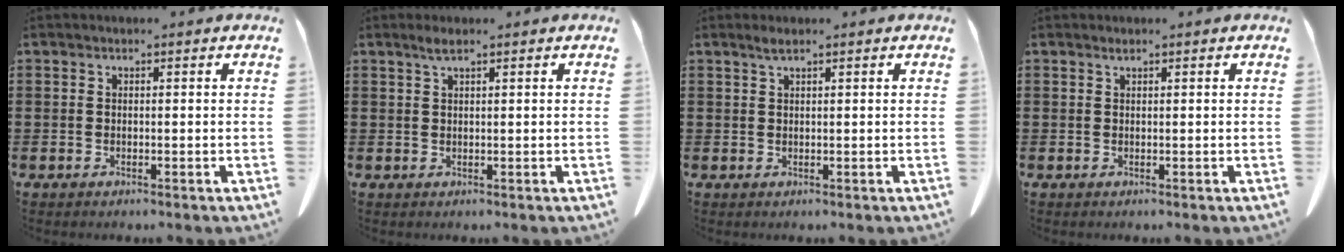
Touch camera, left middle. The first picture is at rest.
{"total": 1.6, "force": [1.0, 0.1, 1.2], "torque": [-0.026, 0.000, 0.018]}
{"total": 1.3, "force": [0.8, 0.0, 0.9], "torque": [-0.020, 0.000, 0.016]}
{"total": 0.6, "force": [0.4, 0.1, 0.4], "torque": [-0.009, -0.001, 0.008]}